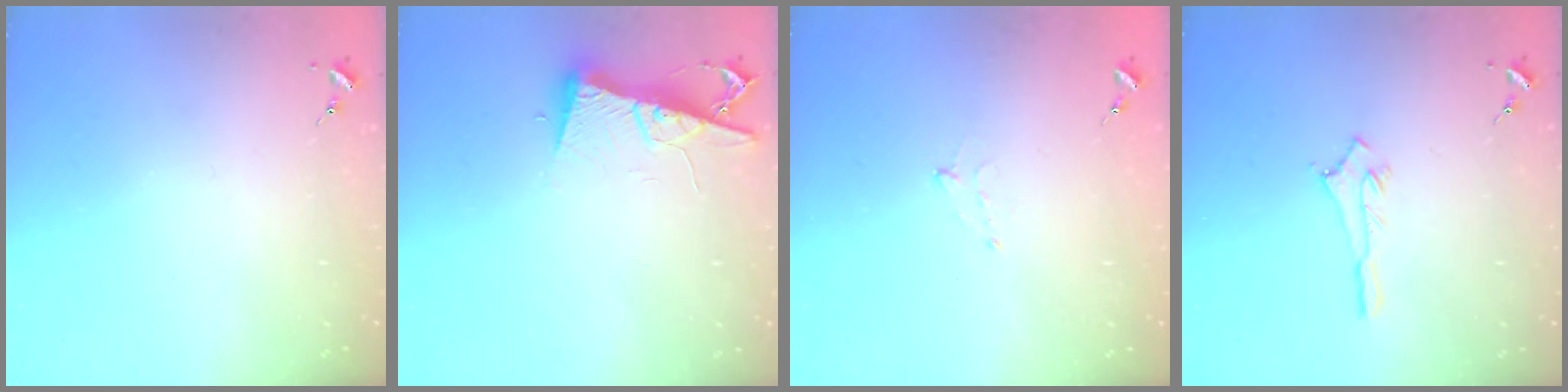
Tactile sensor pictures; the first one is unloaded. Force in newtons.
{"total": 9.1, "press": 9.1, "slide": 1.2}
{"total": 5.5, "press": 5.5, "slide": 0.7}
{"total": 2.8, "press": 2.8, "slide": 0.2}